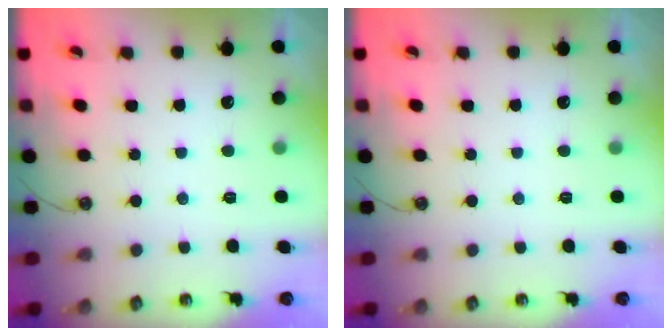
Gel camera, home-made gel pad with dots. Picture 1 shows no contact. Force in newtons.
{"total": 0.0}